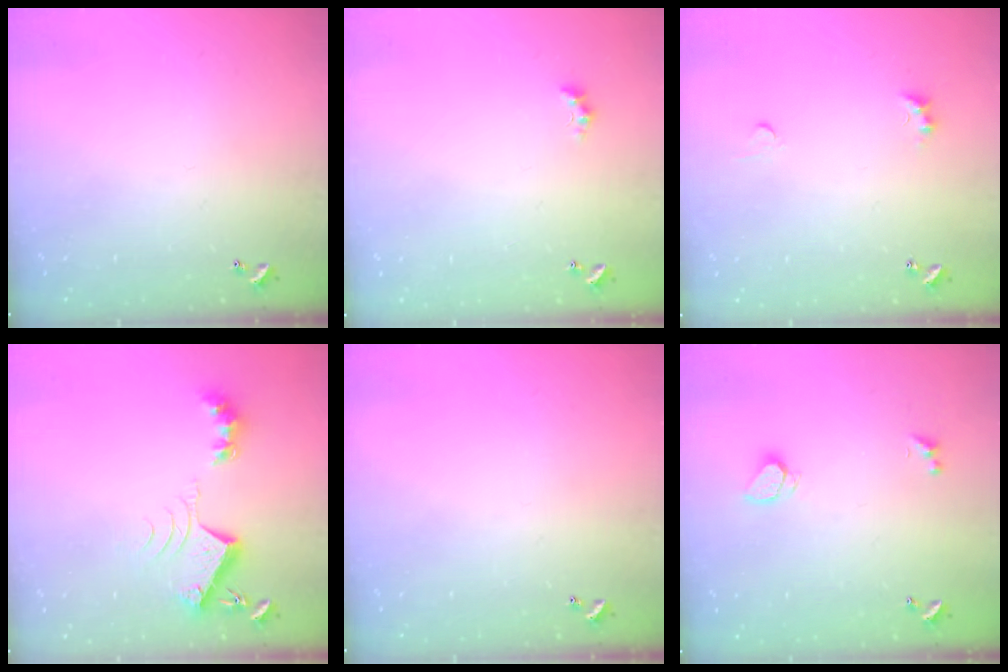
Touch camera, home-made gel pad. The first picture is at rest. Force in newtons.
{"total": 1.1, "press": 1.1, "slide": 0.4}
{"total": 3.7, "press": 3.6, "slide": 0.5}
{"total": 8.7, "press": 8.6, "slide": 1.1}
{"total": 0.0}
{"total": 1.9, "press": 1.8, "slide": 0.4}